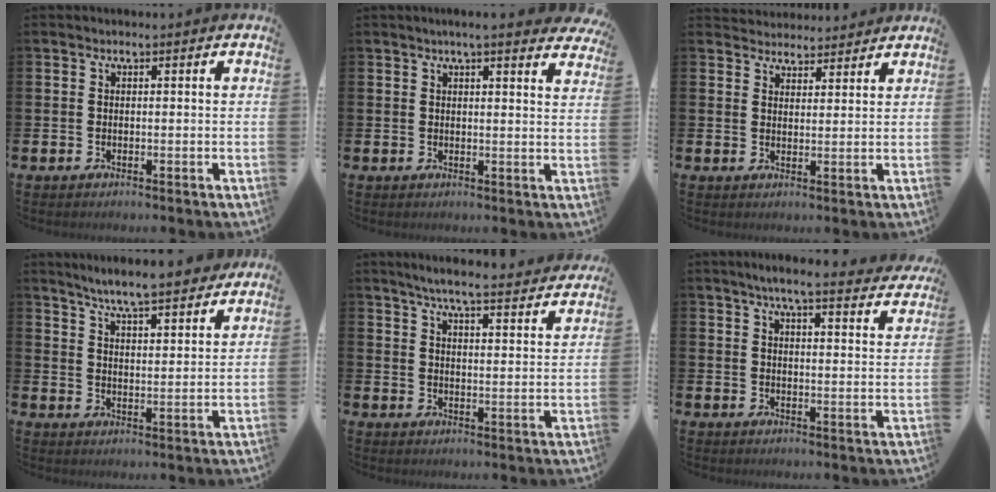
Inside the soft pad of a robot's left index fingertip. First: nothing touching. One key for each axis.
{"total": 3.4, "fx": 3.2, "fy": -0.1, "fz": 1.2, "tx": -0.020, "ty": -0.016, "tz": 0.054}
{"total": 3.4, "fx": 3.3, "fy": 0.8, "fz": -0.5, "tx": 0.000, "ty": -0.016, "tz": 0.060}
{"total": 6.7, "fx": 6.5, "fy": 0.3, "fz": 1.8, "tx": -0.054, "ty": -0.039, "tz": 0.113}
{"total": 6.2, "fx": 5.8, "fy": 0.0, "fz": 2.0, "tx": -0.045, "ty": -0.041, "tz": 0.096}
{"total": 5.9, "fx": 5.4, "fy": 0.4, "fz": 2.3, "tx": -0.049, "ty": -0.027, "tz": 0.091}